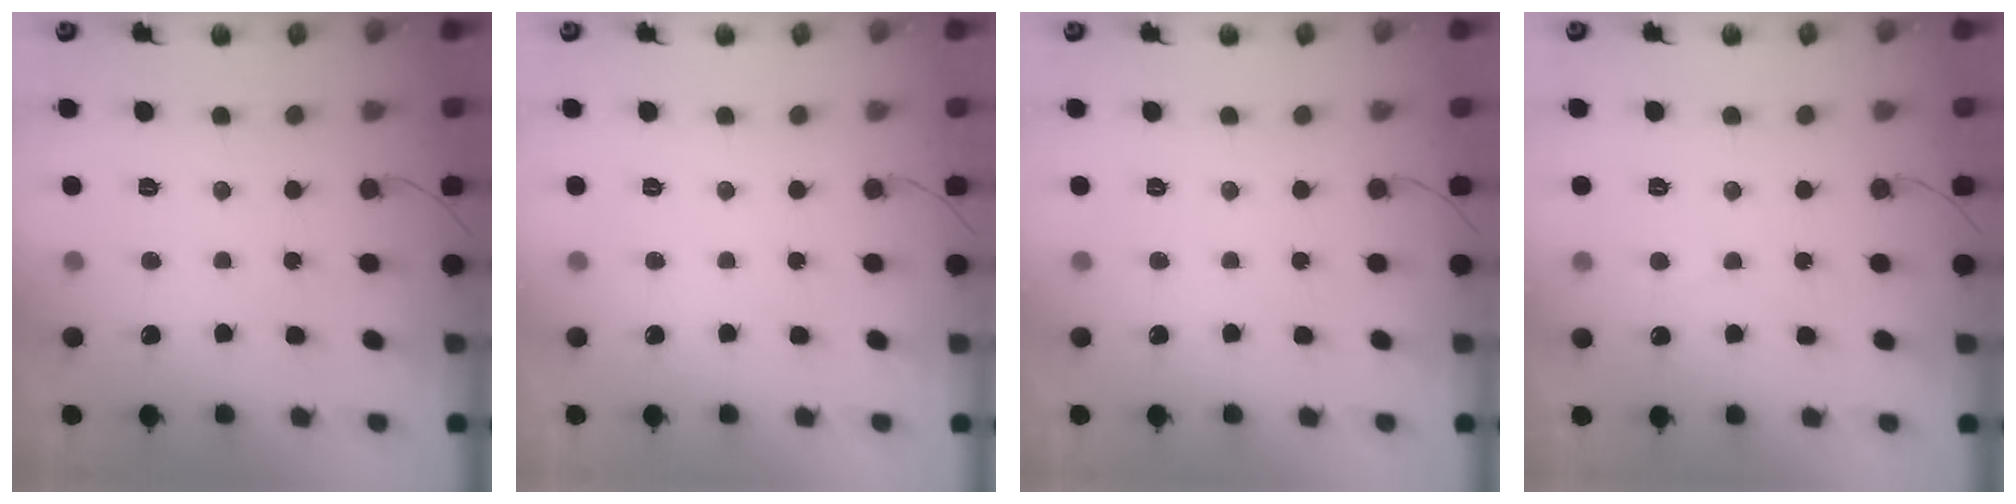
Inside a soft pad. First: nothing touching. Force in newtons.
{"total": 0.0}
{"total": 0.0}
{"total": 2.4, "press": 2.4, "slide": 0.2}